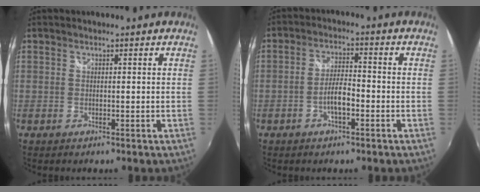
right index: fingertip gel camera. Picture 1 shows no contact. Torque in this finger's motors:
{"motor_torque": [0.91, -0.50, 0.49, 0.09]}